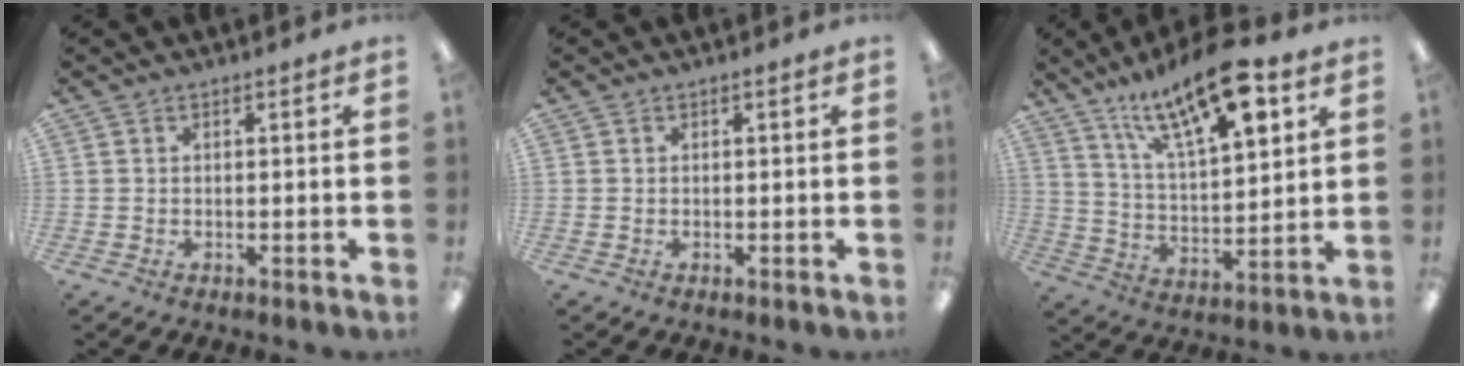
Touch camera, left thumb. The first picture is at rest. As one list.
[{"total": 0.0}, {"total": 18.7, "force": [12.0, 6.4, 12.8], "torque": [-0.208, -0.059, 0.197]}]